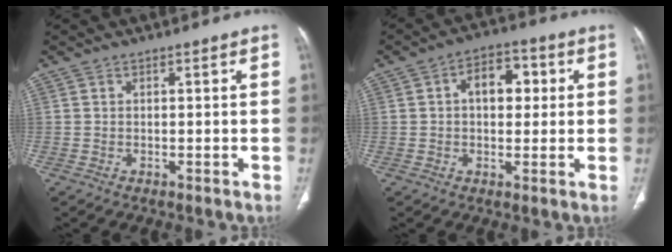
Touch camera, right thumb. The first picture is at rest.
{"total": 8.4, "force": [1.5, 5.3, 6.3], "torque": [-0.066, 0.016, 0.019]}